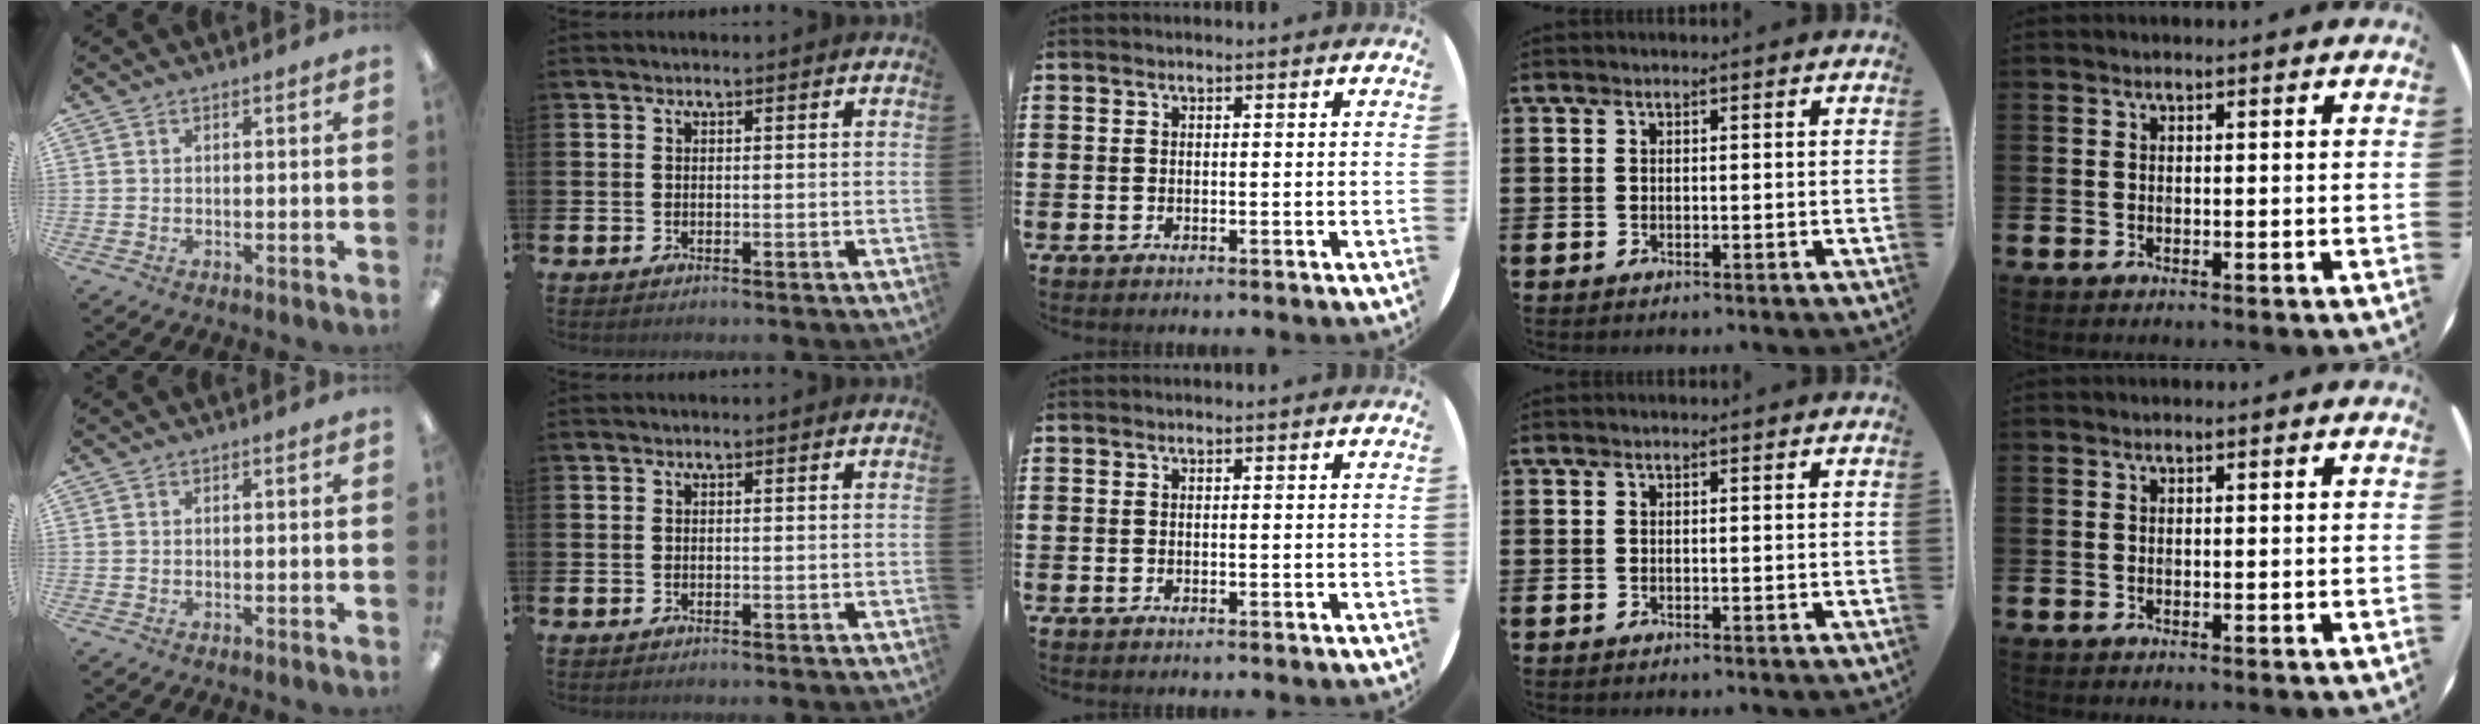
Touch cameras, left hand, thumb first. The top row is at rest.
{}